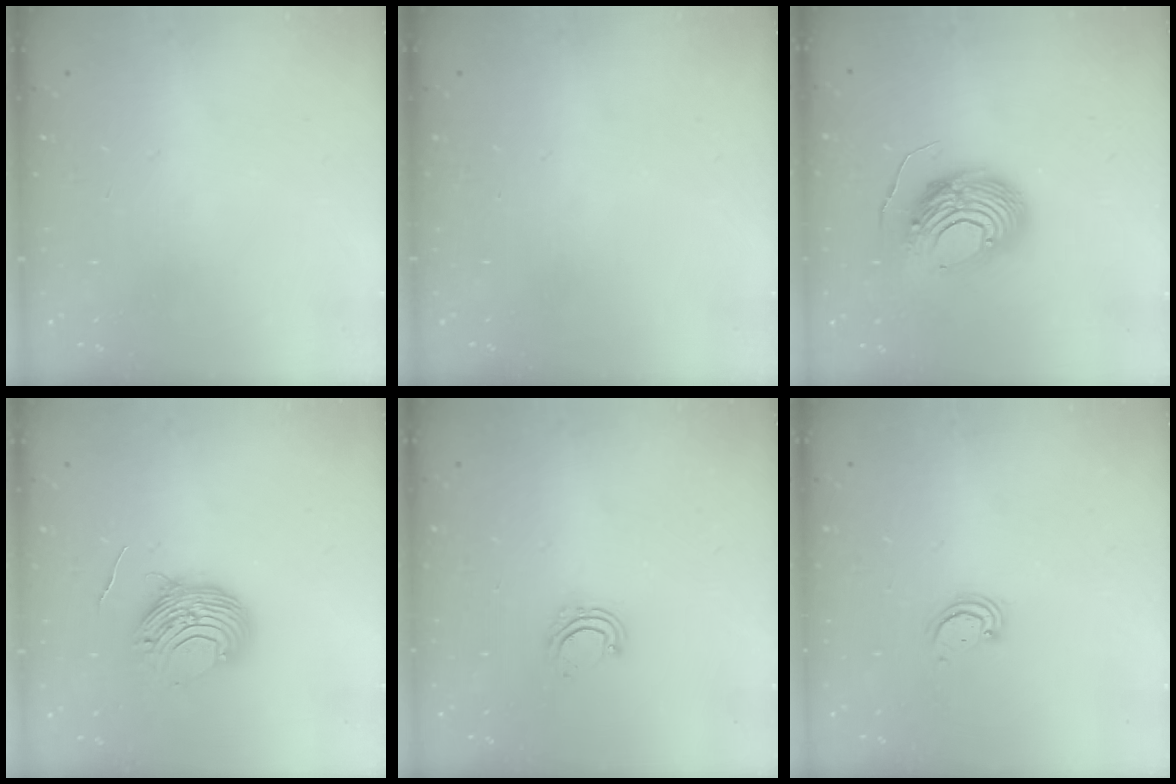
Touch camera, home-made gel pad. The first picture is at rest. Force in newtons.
{"total": 0.0}
{"total": 12.8, "press": 12.7, "slide": 1.3}
{"total": 10.1, "press": 10.0, "slide": 0.9}
{"total": 6.0, "press": 5.8, "slide": 1.6}
{"total": 2.5, "press": 2.4, "slide": 0.2}